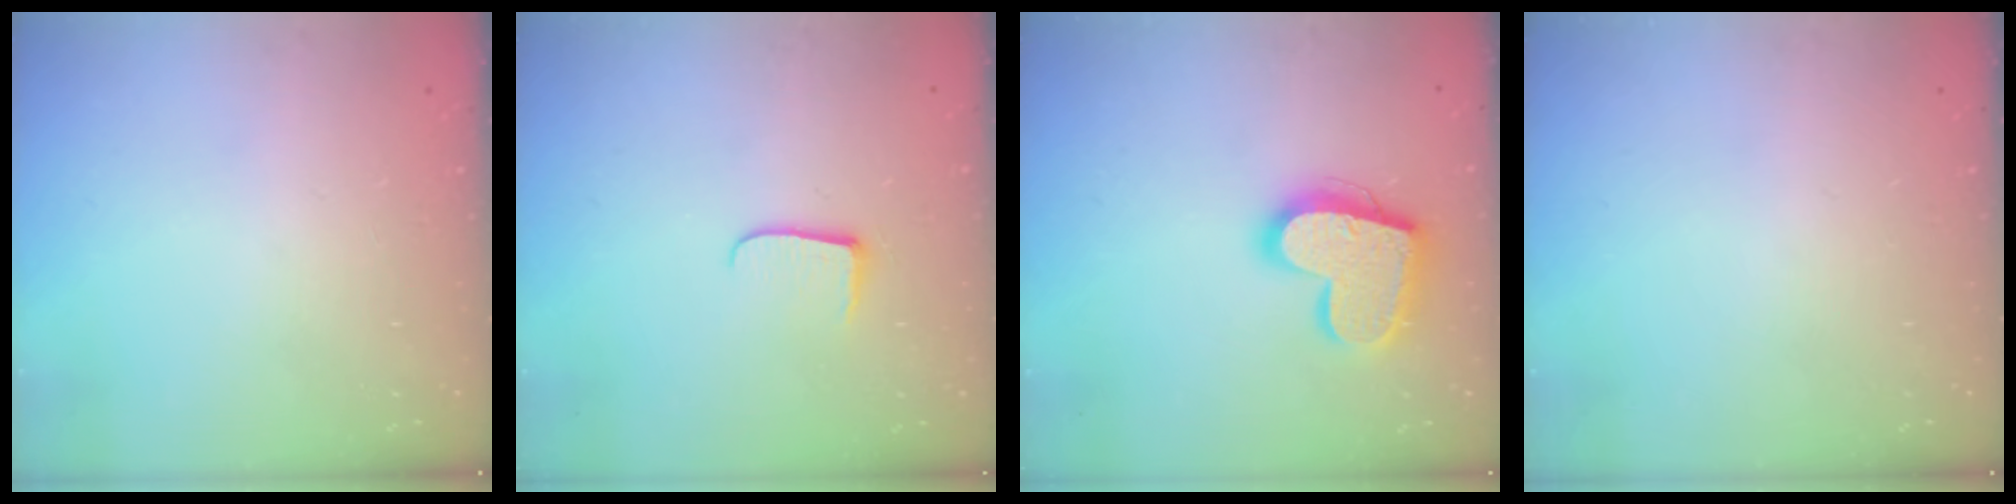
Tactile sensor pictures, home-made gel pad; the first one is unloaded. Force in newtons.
{"total": 6.2, "press": 6.1, "slide": 0.7}
{"total": 18.3, "press": 18.2, "slide": 1.4}
{"total": 0.0}